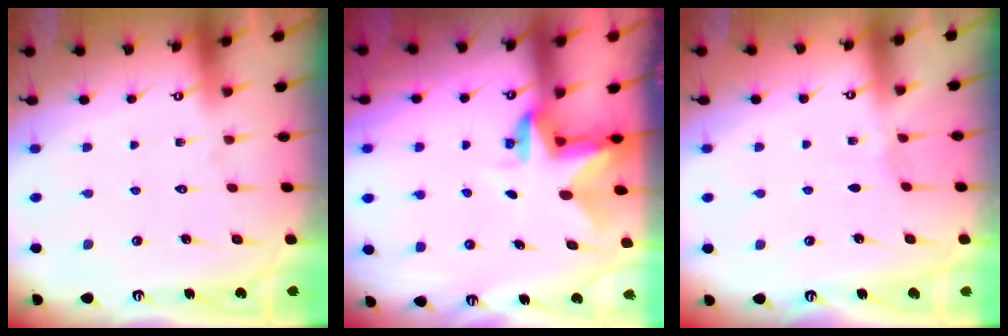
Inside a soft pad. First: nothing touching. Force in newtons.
{"total": 3.0, "press": 3.0, "slide": 0.4}
{"total": 2.3, "press": 2.3, "slide": 0.4}